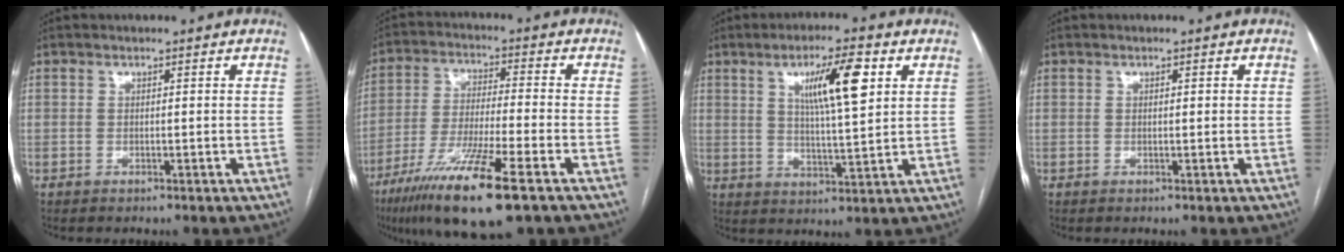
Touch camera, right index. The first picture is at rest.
{"total": 15.3, "force": [-8.7, 0.7, 12.6], "torque": [-0.249, -0.040, -0.156]}
{"total": 10.0, "force": [3.9, 1.2, 9.2], "torque": [-0.154, 0.005, 0.064]}
{"total": 0.7, "force": [0.2, 0.2, 0.7], "torque": [-0.013, 0.001, 0.002]}